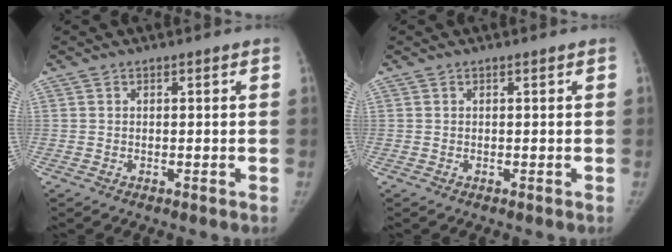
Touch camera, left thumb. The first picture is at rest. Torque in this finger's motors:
{"motor_torque": [0.00, 0.00, 0.17, -0.15, 0.00]}